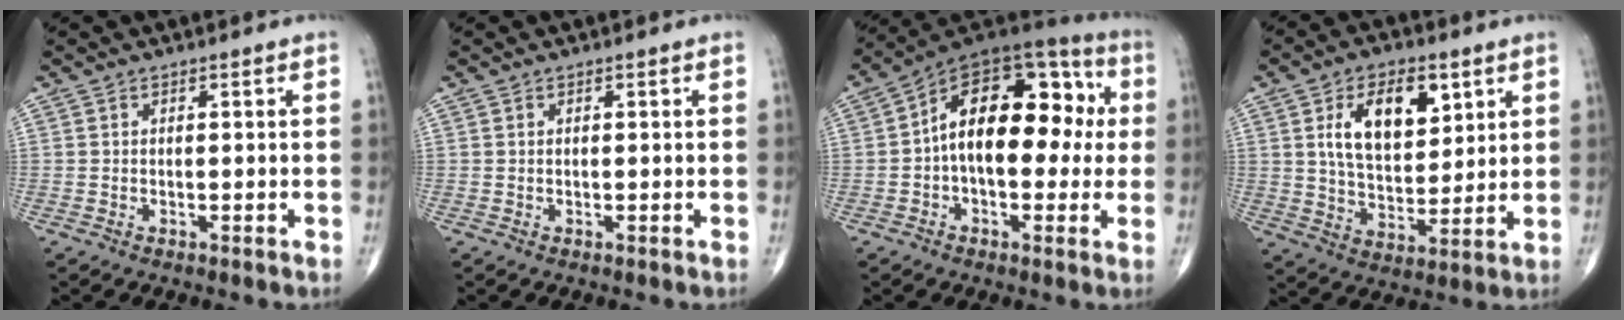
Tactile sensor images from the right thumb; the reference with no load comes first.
{"total": 0.0}
{"total": 19.9, "force": [1.0, 11.3, 16.3], "torque": [-0.212, 0.051, 0.003]}
{"total": 13.6, "force": [5.0, 7.6, 10.2], "torque": [-0.140, -0.020, 0.094]}